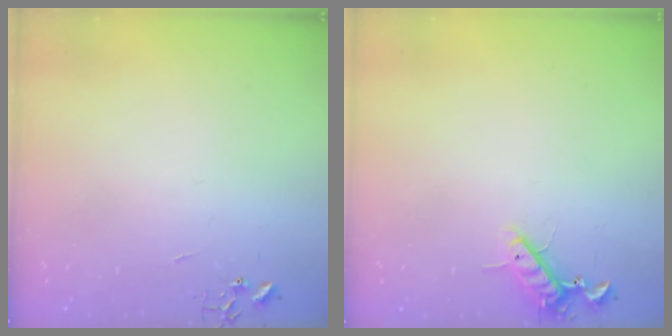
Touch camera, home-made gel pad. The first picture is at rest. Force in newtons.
{"total": 10.0, "press": 9.8, "slide": 1.5}